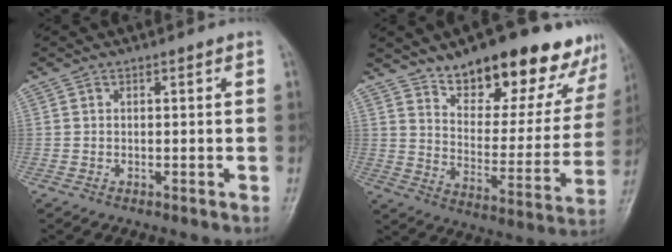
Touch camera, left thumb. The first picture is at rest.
{"total": 23.1, "force": [16.8, 9.5, 12.7], "torque": [-0.123, -0.085, 0.240]}